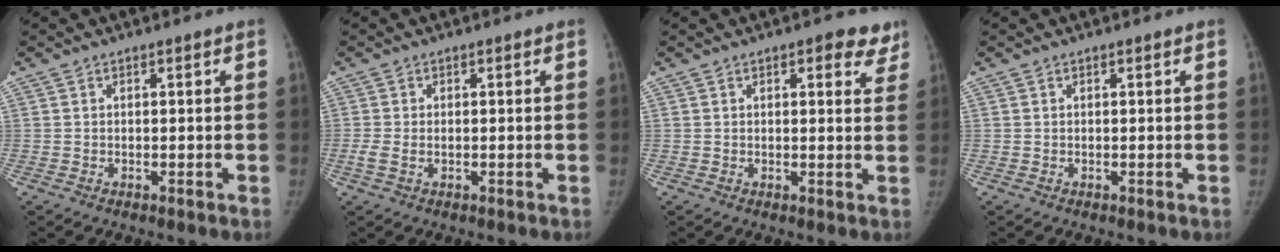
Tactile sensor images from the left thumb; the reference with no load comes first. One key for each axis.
{"total": 2.3, "fx": -0.5, "fy": 1.3, "fz": 1.8, "tx": -0.050, "ty": 0.001, "tz": -0.011}
{"total": 5.5, "fx": 3.4, "fy": 2.5, "fz": 3.5, "tx": -0.007, "ty": -0.011, "tz": 0.033}
{"total": 0.0}